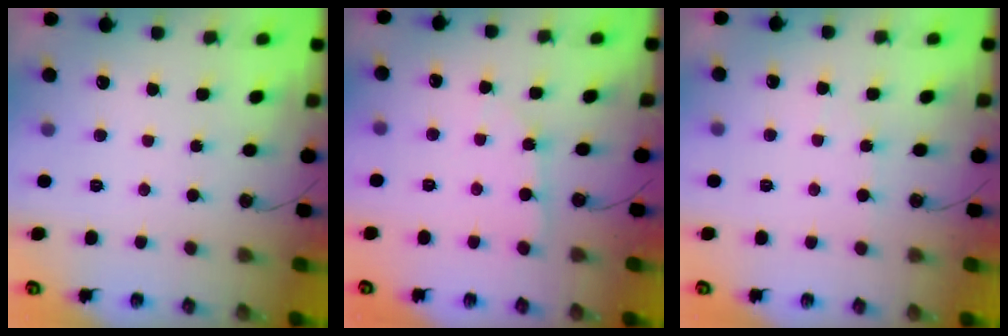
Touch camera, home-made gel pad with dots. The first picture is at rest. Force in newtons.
{"total": 2.2, "press": 2.2, "slide": 0.3}
{"total": 3.1, "press": 3.1, "slide": 0.5}